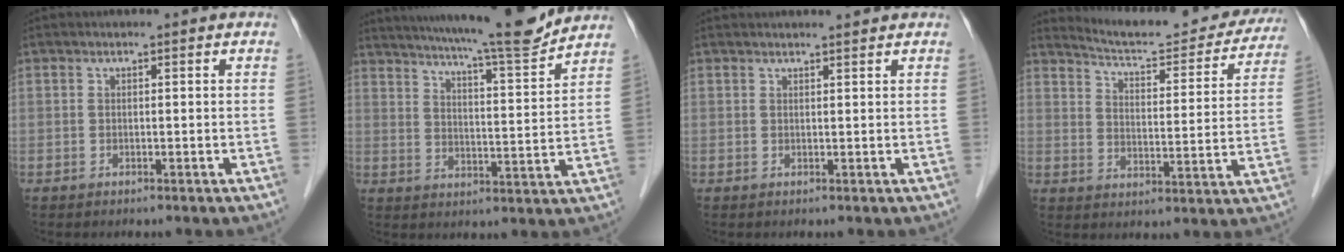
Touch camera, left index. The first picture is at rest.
{"total": 16.1, "force": [14.6, -0.2, 6.9], "torque": [-0.113, -0.021, 0.205]}
{"total": 2.9, "force": [2.9, -0.1, 0.7], "torque": [-0.010, 0.014, 0.037]}
{"total": 18.0, "force": [17.0, 3.2, 4.9], "torque": [-0.062, -0.025, 0.214]}